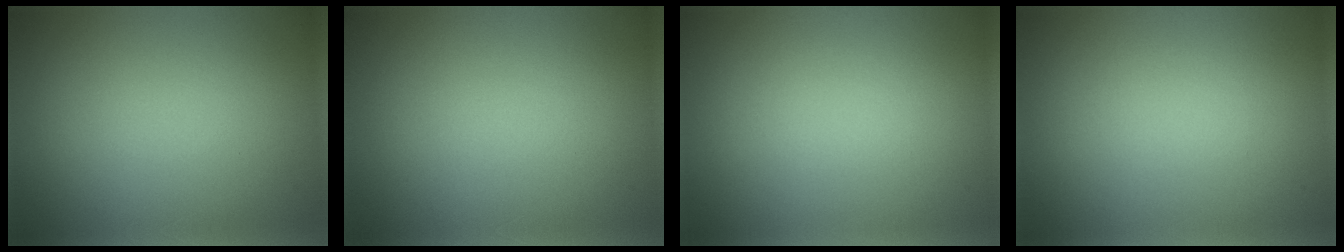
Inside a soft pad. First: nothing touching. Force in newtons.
{"total": 0.0}
{"total": 0.0}
{"total": 0.0}